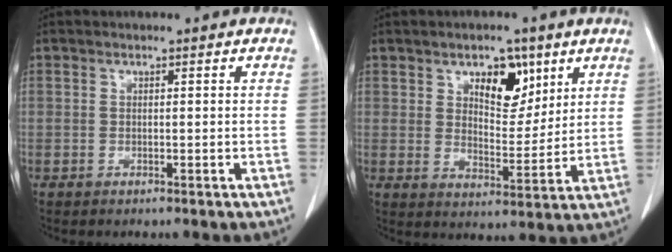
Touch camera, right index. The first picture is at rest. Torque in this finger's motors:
{"motor_torque": [-0.01, 0.25, 0.15, 0.01]}